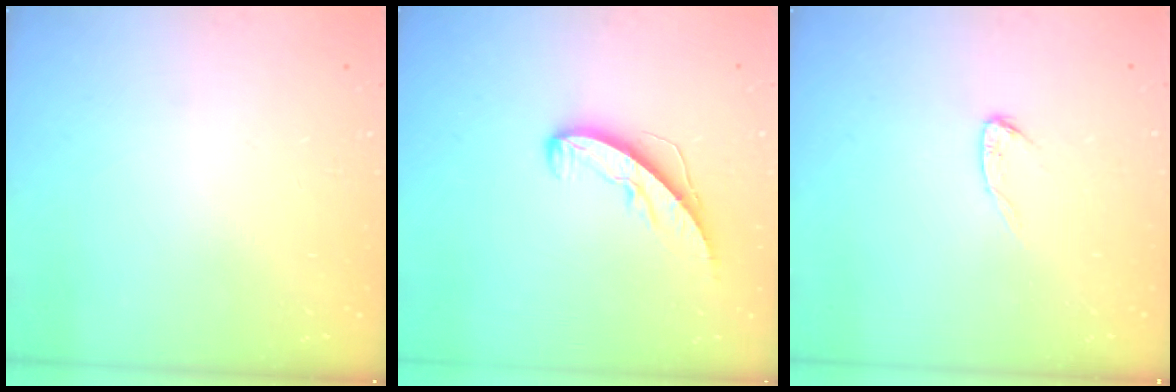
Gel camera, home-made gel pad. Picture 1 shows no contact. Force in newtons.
{"total": 7.2, "press": 7.2, "slide": 0.4}
{"total": 3.8, "press": 3.8, "slide": 0.3}